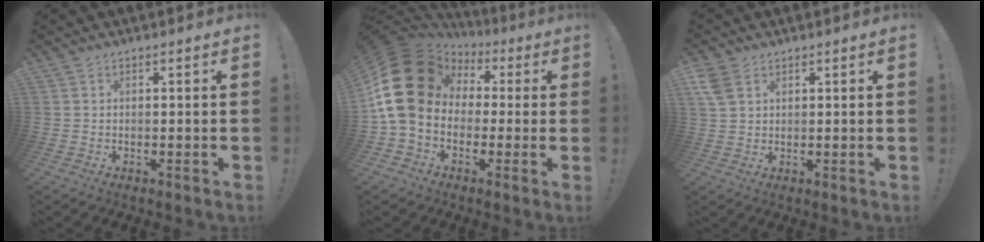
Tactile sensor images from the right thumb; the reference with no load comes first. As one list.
[{"total": 19.5, "force": [2.9, 14.8, 12.3], "torque": [-0.215, -0.006, 0.070]}, {"total": 5.1, "force": [2.6, 3.3, 2.9], "torque": [-0.065, -0.004, 0.053]}]